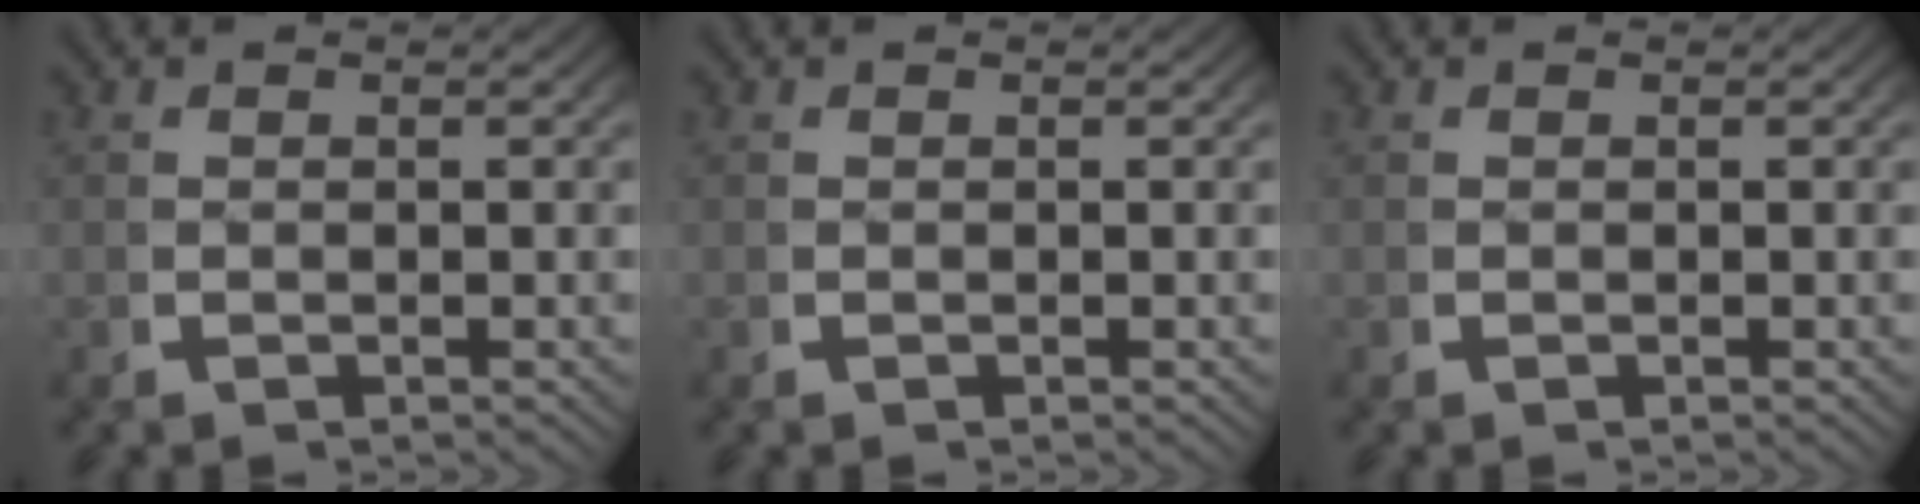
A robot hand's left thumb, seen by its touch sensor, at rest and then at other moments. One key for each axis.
{"total": 0.0}
{"total": 0.0}